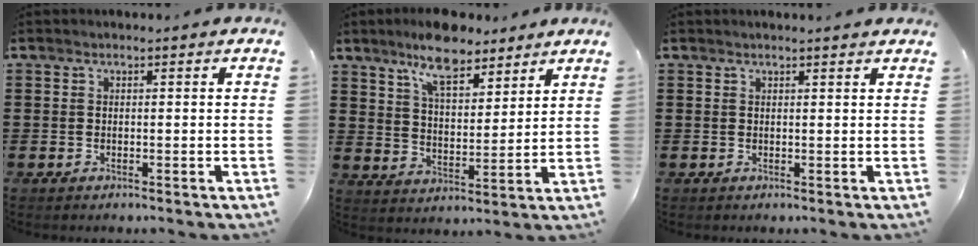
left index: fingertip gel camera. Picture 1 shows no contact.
{"total": 9.3, "force": [7.4, 2.8, 4.8], "torque": [-0.091, -0.018, 0.132]}
{"total": 1.1, "force": [1.0, -0.1, 0.5], "torque": [-0.010, -0.001, 0.020]}